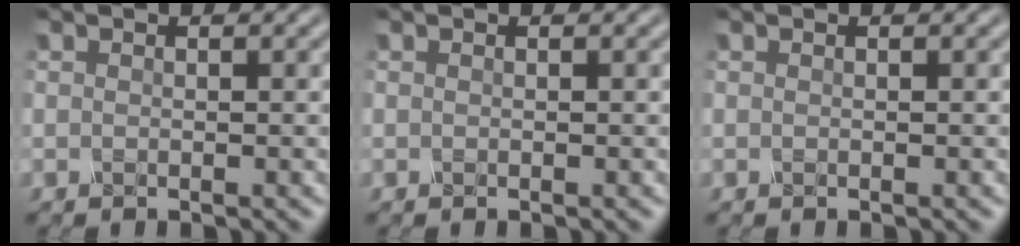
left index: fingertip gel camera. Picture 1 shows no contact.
{"total": 0.0}
{"total": 0.0}